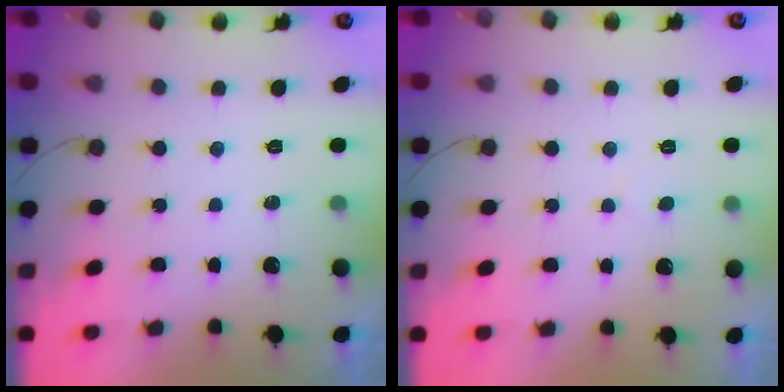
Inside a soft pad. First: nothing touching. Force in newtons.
{"total": 1.4, "press": 1.3, "slide": 0.1}